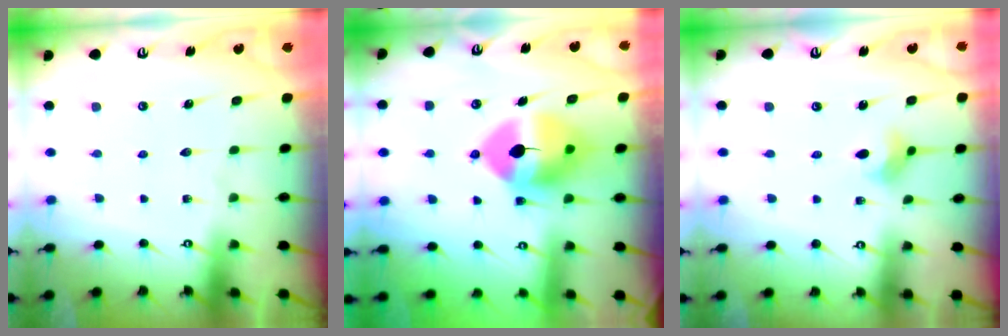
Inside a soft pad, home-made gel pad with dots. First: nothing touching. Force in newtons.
{"total": 11.4, "press": 11.2, "slide": 1.8}
{"total": 2.9, "press": 2.9, "slide": 0.3}